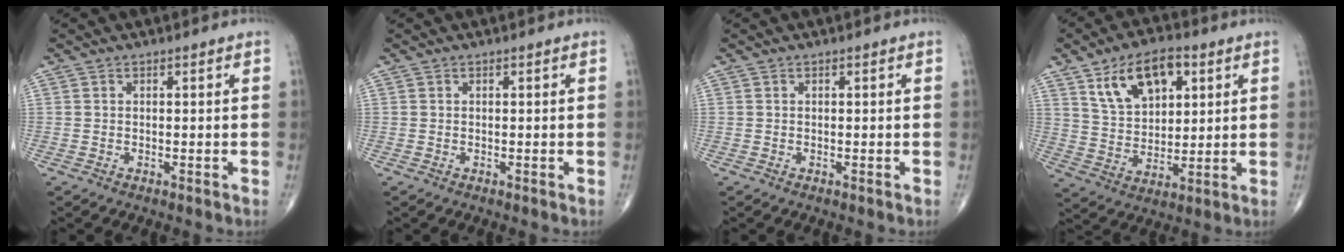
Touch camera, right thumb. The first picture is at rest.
{"total": 0.0}
{"total": 0.0}
{"total": 13.3, "force": [6.0, 7.7, 9.0], "torque": [-0.129, -0.016, 0.112]}